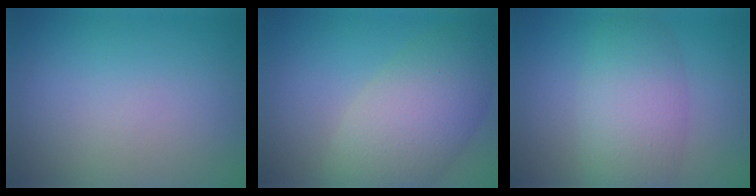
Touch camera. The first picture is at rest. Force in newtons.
{"total": 7.6, "press": 7.5, "slide": 0.6}
{"total": 5.8, "press": 5.8, "slide": 0.1}